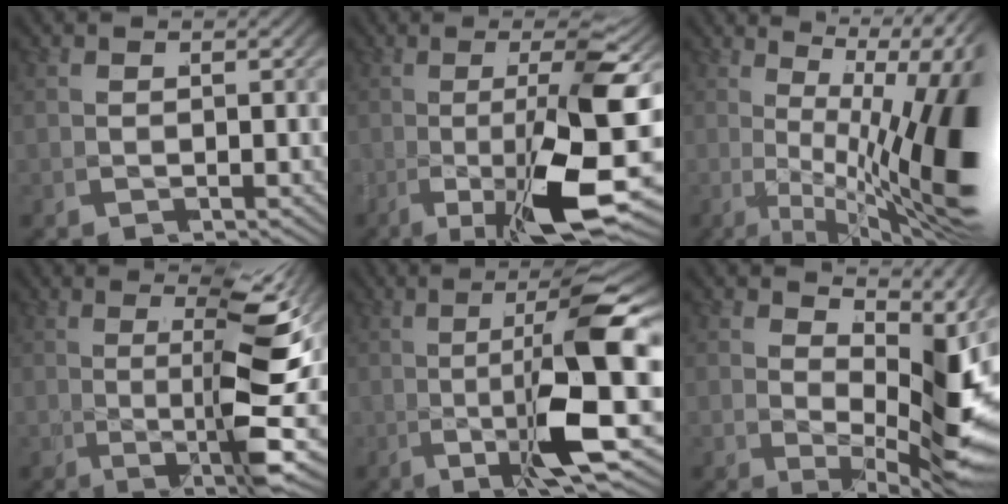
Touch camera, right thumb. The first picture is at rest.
{"total": 13.0, "force": [-1.7, 3.3, 12.4], "torque": [-0.195, -0.007, -0.021]}
{"total": 15.6, "force": [-1.2, 8.3, 13.2], "torque": [-0.181, -0.034, -0.013]}
{"total": 11.0, "force": [1.0, 1.6, 10.8], "torque": [-0.156, 0.007, 0.011]}
{"total": 11.3, "force": [0.5, 2.3, 11.1], "torque": [-0.185, 0.005, 0.000]}
{"total": 7.2, "force": [1.5, 2.6, 6.5], "torque": [-0.086, -0.014, 0.036]}